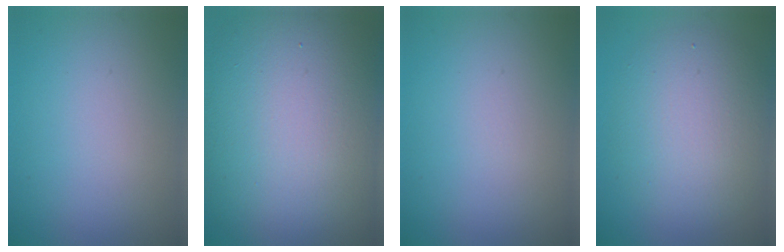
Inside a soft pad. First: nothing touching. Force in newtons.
{"total": 17.4, "press": 17.4, "slide": 1.0}
{"total": 0.0}
{"total": 6.1, "press": 6.1, "slide": 0.2}